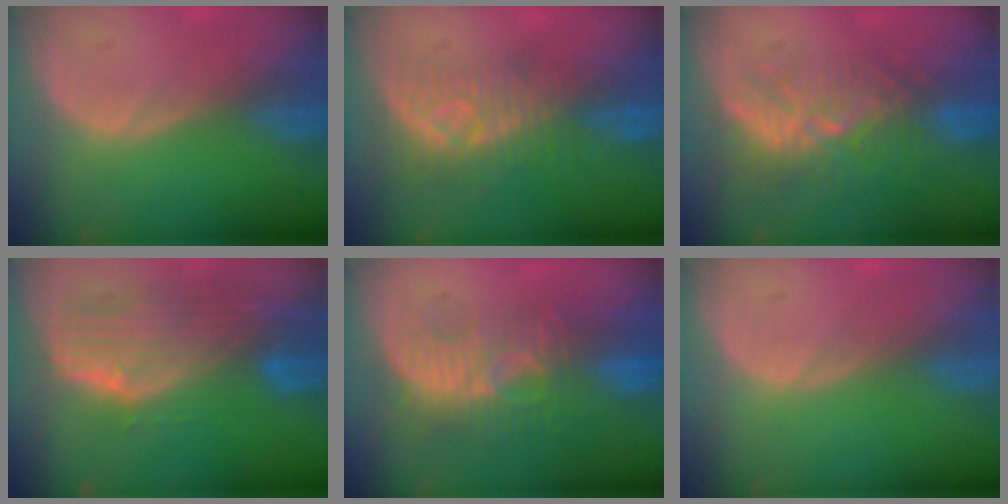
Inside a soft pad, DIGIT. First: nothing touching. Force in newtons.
{"total": 8.2, "press": 7.5, "slide": 3.4}
{"total": 9.3, "press": 8.6, "slide": 3.6}
{"total": 10.3, "press": 9.0, "slide": 5.1}
{"total": 9.4, "press": 8.9, "slide": 2.9}
{"total": 0.0}